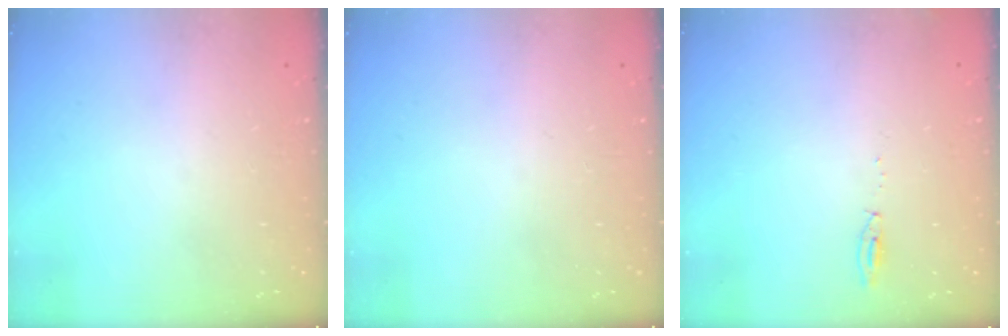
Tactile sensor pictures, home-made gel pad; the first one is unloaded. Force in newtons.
{"total": 0.0}
{"total": 4.0, "press": 3.8, "slide": 1.3}